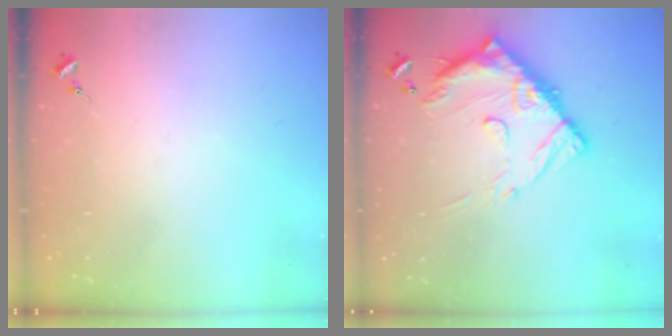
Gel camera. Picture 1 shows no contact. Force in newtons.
{"total": 16.1, "press": 16.0, "slide": 1.3}